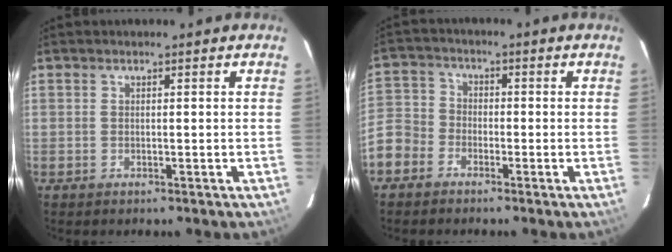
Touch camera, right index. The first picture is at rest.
{"total": 8.7, "force": [-4.6, 6.9, 2.6], "torque": [-0.068, 0.022, -0.100]}